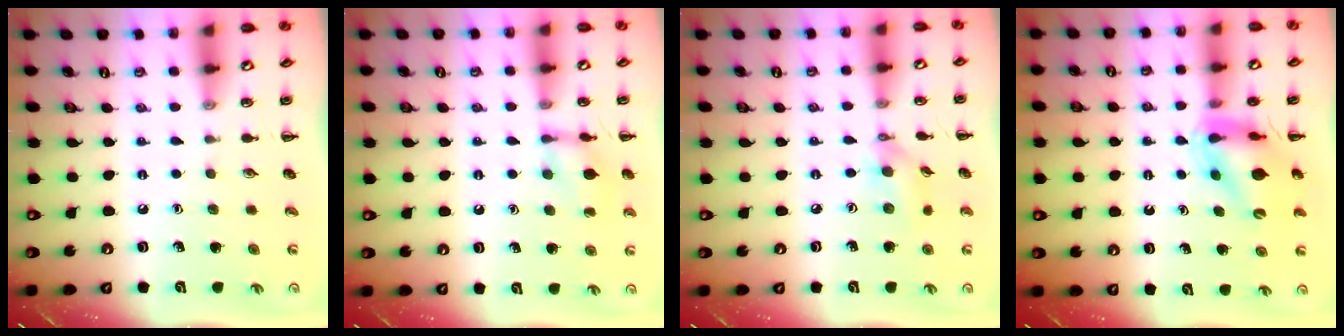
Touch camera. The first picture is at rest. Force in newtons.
{"total": 10.1, "press": 10.1, "slide": 0.7}
{"total": 8.6, "press": 8.5, "slide": 1.2}
{"total": 11.9, "press": 11.5, "slide": 3.3}